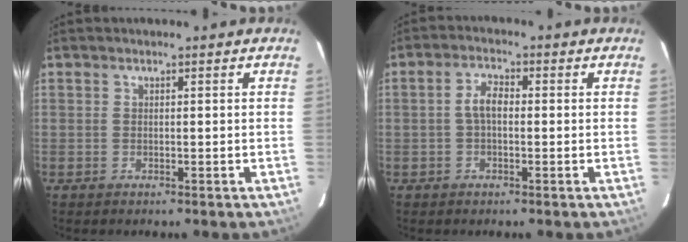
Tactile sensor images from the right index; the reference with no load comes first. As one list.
[{"total": 3.5, "force": [-0.1, 1.8, 3.0], "torque": [-0.063, 0.011, -0.002]}]